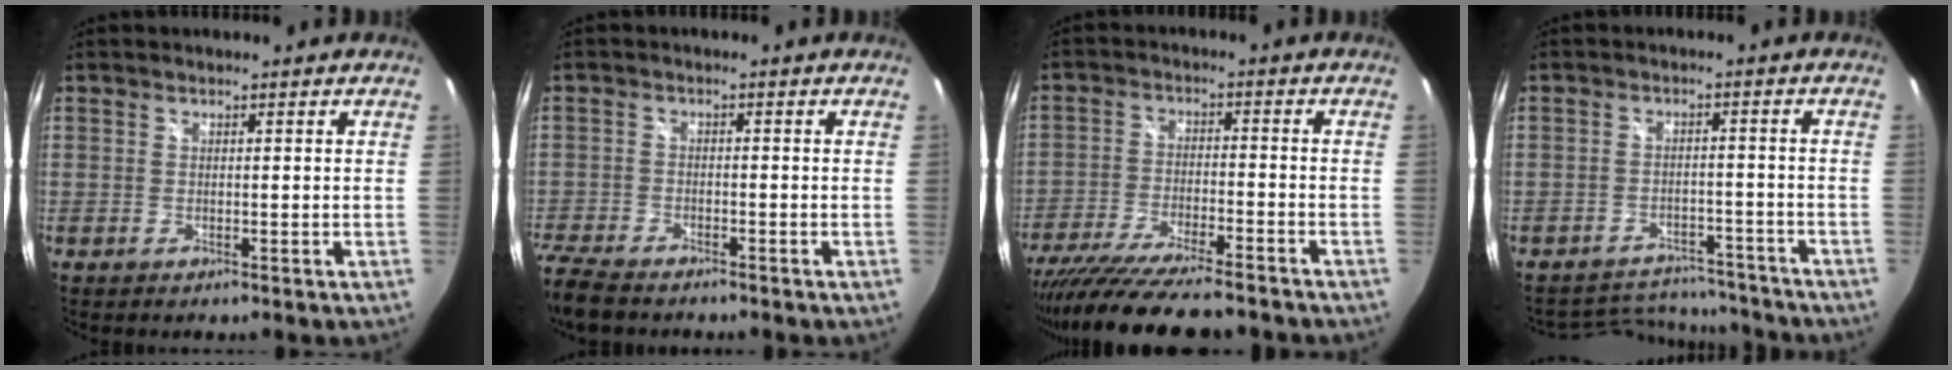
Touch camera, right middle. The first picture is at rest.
{"total": 7.7, "force": [-6.6, 2.1, 3.3], "torque": [-0.102, -0.027, -0.132]}
{"total": 17.7, "force": [-15.3, 1.9, 8.8], "torque": [-0.172, -0.043, -0.250]}
{"total": 11.1, "force": [-10.4, 3.4, 1.7], "torque": [-0.045, 0.024, -0.136]}